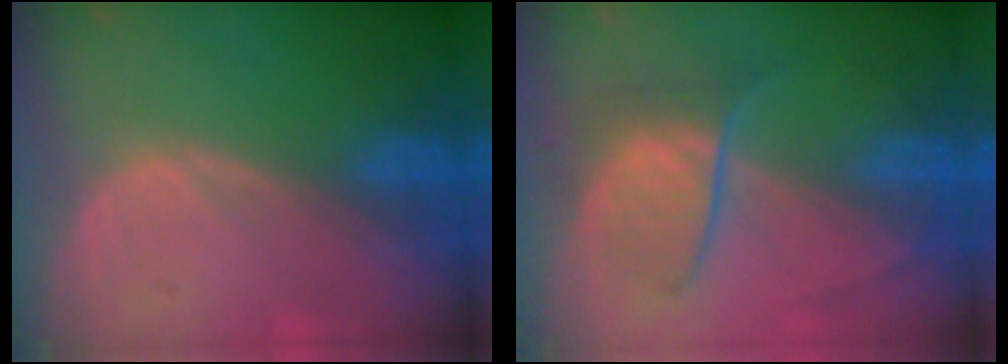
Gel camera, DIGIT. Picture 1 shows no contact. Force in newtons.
{"total": 6.4, "press": 6.4, "slide": 0.8}